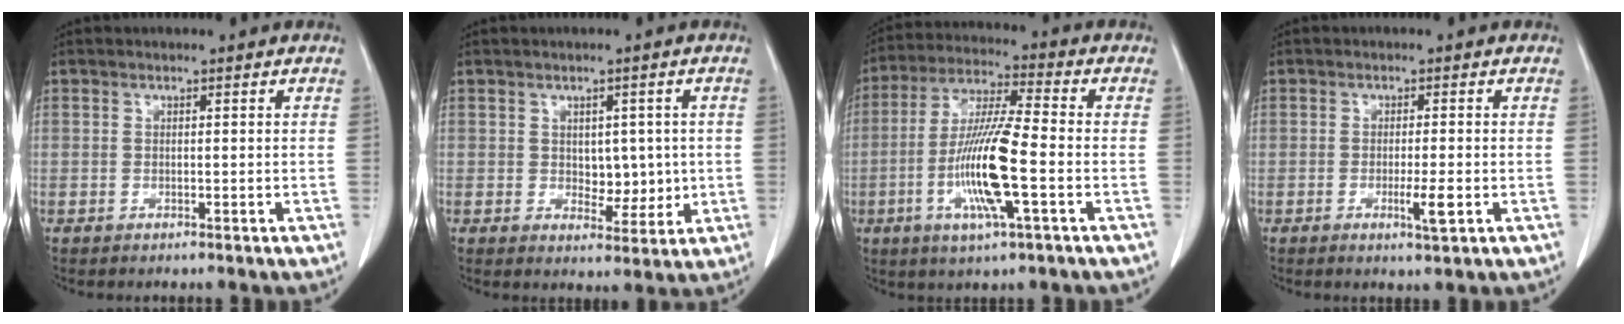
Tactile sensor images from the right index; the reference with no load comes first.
{"total": 4.9, "force": [0.3, 3.0, 3.8], "torque": [-0.044, -0.001, 0.015]}
{"total": 13.4, "force": [-3.4, 0.8, 12.9], "torque": [-0.258, -0.010, -0.069]}
{"total": 3.2, "force": [-1.0, 0.1, 3.1], "torque": [-0.053, -0.007, -0.014]}